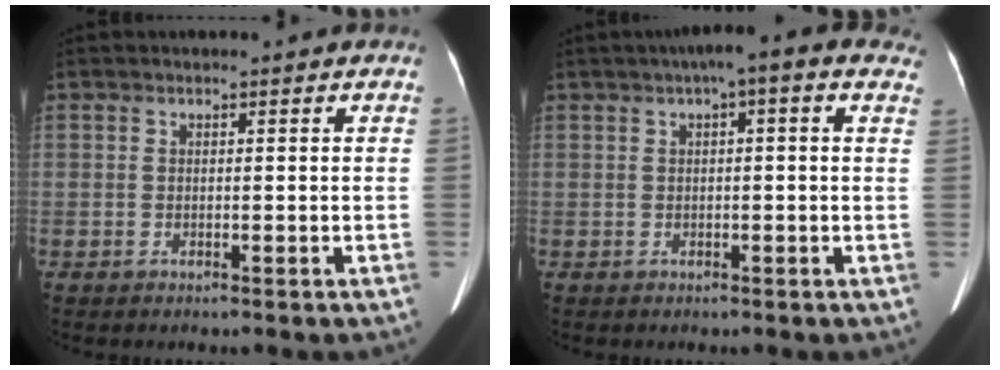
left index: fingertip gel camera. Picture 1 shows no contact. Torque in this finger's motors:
{"motor_torque": [0.11, -0.25, 0.01, 0.01]}